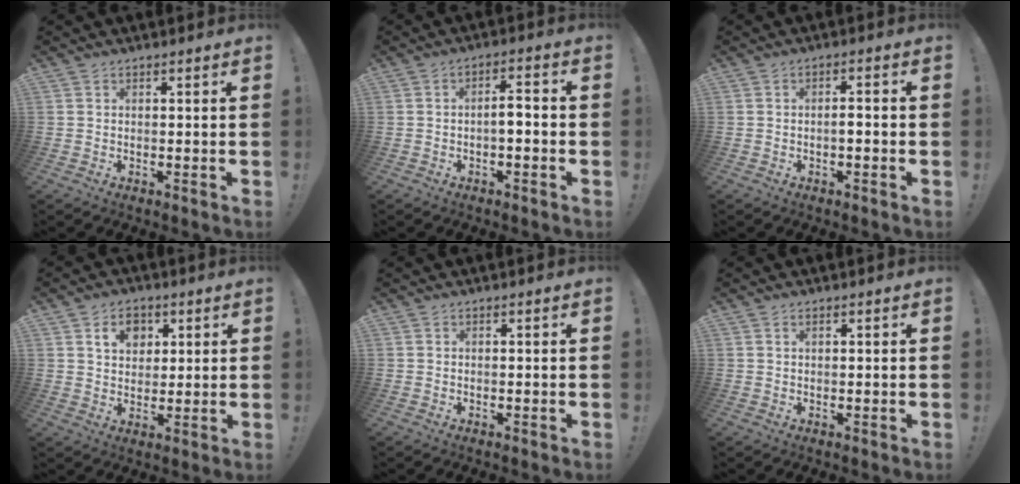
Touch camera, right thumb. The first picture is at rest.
{"total": 4.4, "force": [-1.6, 1.2, 3.9], "torque": [-0.067, 0.010, -0.028]}
{"total": 2.5, "force": [-1.1, 0.5, 2.1], "torque": [-0.037, 0.005, -0.021]}
{"total": 7.6, "force": [3.2, 6.0, 3.4], "torque": [-0.047, -0.003, 0.057]}
{"total": 0.0}
{"total": 0.5, "force": [0.2, 0.1, 0.5], "torque": [-0.018, 0.005, 0.006]}